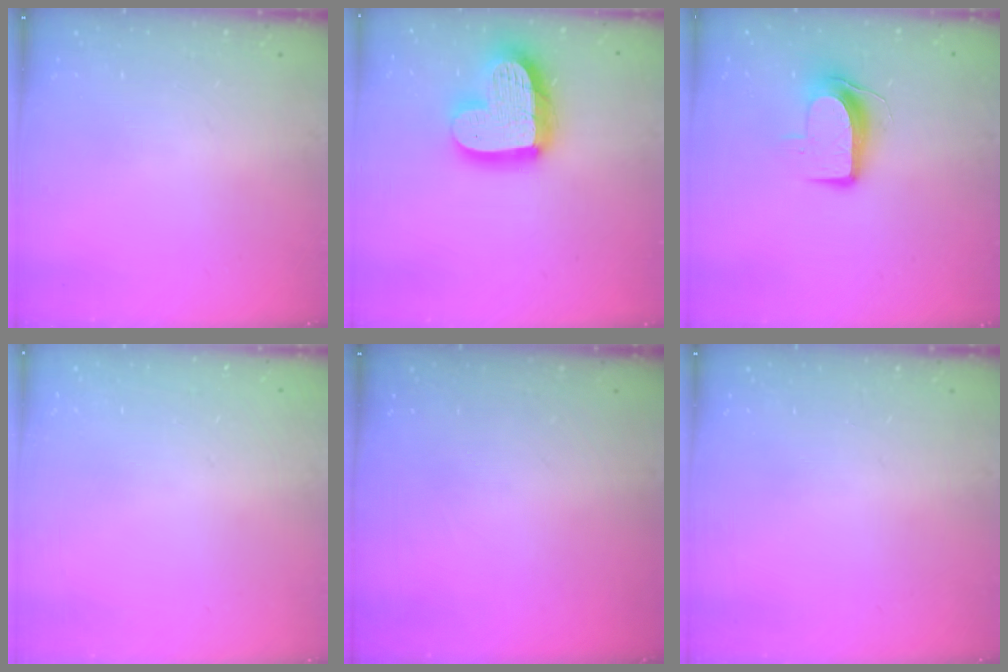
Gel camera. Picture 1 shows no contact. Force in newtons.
{"total": 19.1, "press": 19.0, "slide": 2.0}
{"total": 8.8, "press": 8.8, "slide": 0.5}
{"total": 0.0}
{"total": 0.0}
{"total": 0.0}